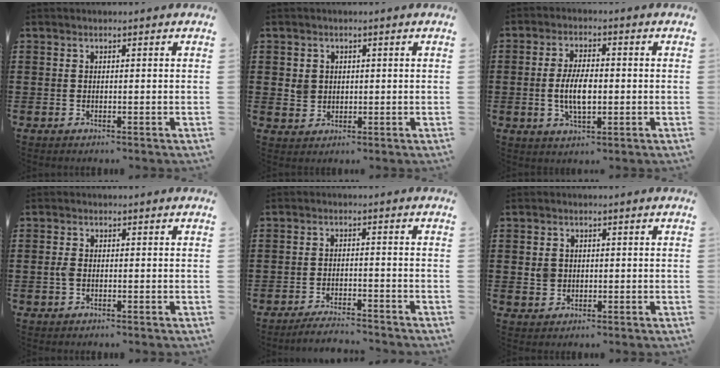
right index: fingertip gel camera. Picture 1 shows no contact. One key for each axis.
{"total": 2.5, "fx": 0.5, "fy": 2.3, "fz": 0.8, "tx": -0.025, "ty": 0.010, "tz": 0.008}
{"total": 6.4, "fx": -0.6, "fy": 2.5, "fz": 5.8, "tx": -0.117, "ty": -0.008, "tz": -0.018}
{"total": 1.6, "fx": -0.3, "fy": 0.9, "fz": 1.2, "tx": -0.033, "ty": 0.001, "tz": -0.008}
{"total": 3.0, "fx": -3.0, "fy": 0.1, "fz": 0.2, "tx": -0.007, "ty": 0.002, "tz": -0.062}
{"total": 2.2, "fx": 0.1, "fy": 2.0, "fz": 0.9, "tx": -0.023, "ty": 0.011, "tz": 0.000}